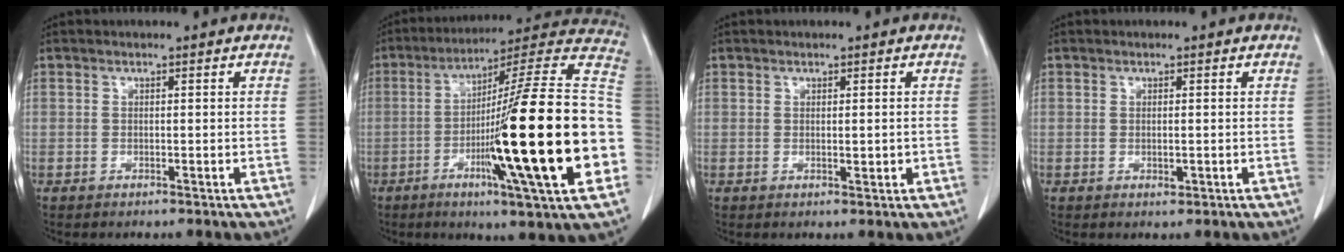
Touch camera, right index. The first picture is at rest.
{"total": 29.9, "force": [-6.0, 0.2, 29.3], "torque": [-0.381, -0.012, -0.117]}
{"total": 1.4, "force": [-0.1, 0.5, 1.4], "torque": [-0.022, -0.003, 0.002]}
{"total": 1.1, "force": [-0.3, 0.5, 0.9], "torque": [-0.015, -0.002, -0.001]}